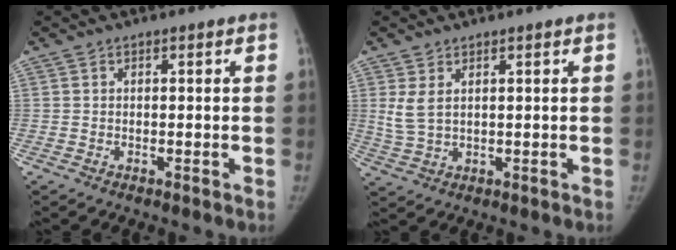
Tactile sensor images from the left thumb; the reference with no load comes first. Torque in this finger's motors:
{"motor_torque": [0.46, 0.36, 0.36, -0.54, 0.07]}